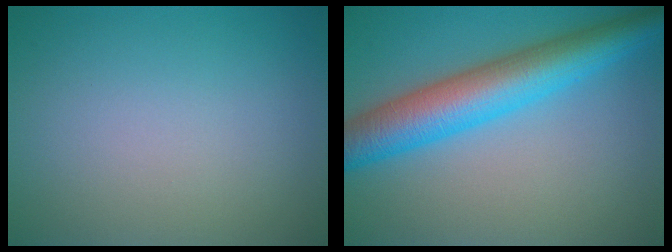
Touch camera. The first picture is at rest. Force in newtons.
{"total": 7.9, "press": 7.9, "slide": 0.1}